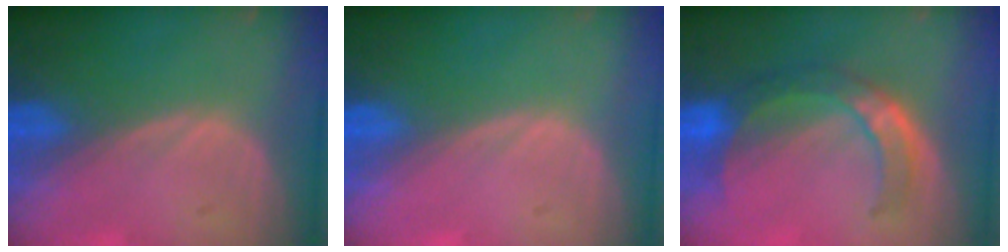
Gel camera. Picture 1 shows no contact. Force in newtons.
{"total": 0.0}
{"total": 6.7, "press": 6.4, "slide": 1.9}